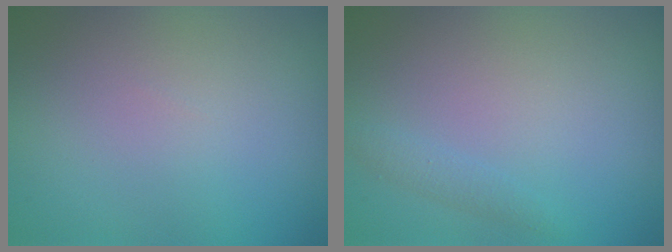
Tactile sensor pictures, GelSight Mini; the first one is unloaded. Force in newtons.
{"total": 0.9, "press": 0.9, "slide": 0.1}